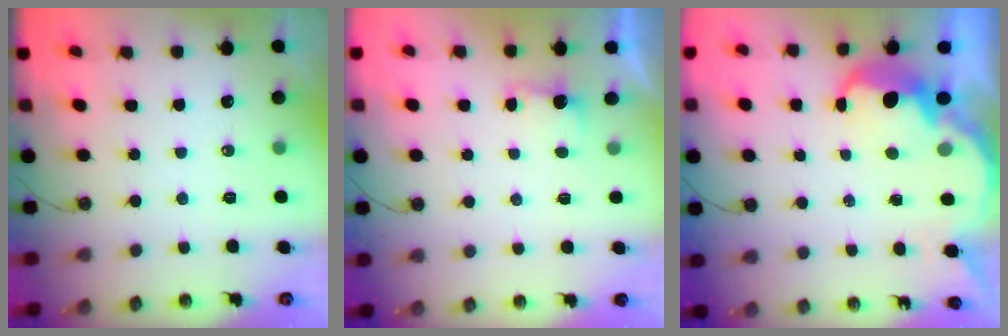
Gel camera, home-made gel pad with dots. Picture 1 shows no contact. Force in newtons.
{"total": 2.2, "press": 1.9, "slide": 1.0}
{"total": 5.6, "press": 5.6, "slide": 0.6}